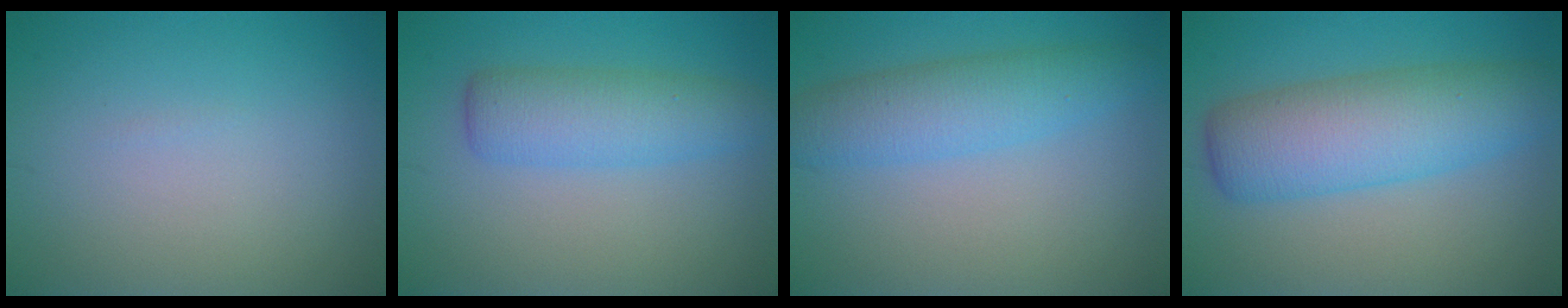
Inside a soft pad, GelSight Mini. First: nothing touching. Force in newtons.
{"total": 4.3, "press": 4.3, "slide": 0.1}
{"total": 4.5, "press": 4.5, "slide": 0.1}
{"total": 7.4, "press": 7.4, "slide": 0.3}